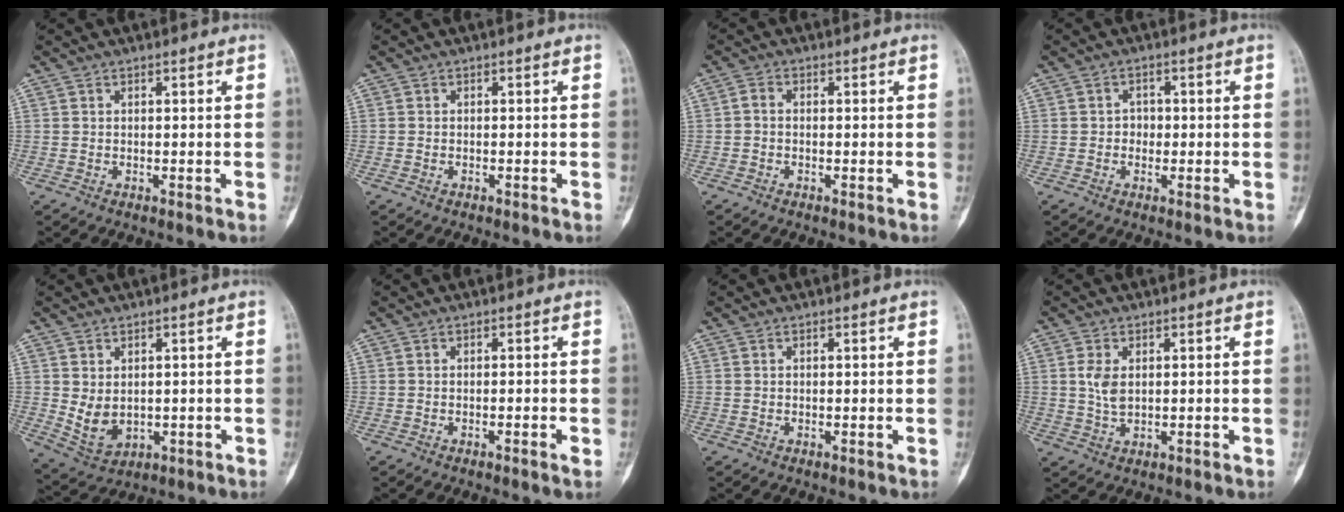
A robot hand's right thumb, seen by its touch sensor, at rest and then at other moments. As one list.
[{"total": 0.0}, {"total": 0.7, "force": [-0.2, 0.5, 0.5], "torque": [-0.006, 0.001, -0.008]}, {"total": 2.3, "force": [-0.3, 2.1, 0.9], "torque": [0.007, 0.008, -0.011]}, {"total": 6.0, "force": [0.1, 4.3, 4.1], "torque": [-0.059, -0.011, 0.024]}, {"total": 1.3, "force": [-0.6, 0.0, 1.1], "torque": [-0.021, -0.001, -0.010]}, {"total": 0.0}, {"total": 3.9, "force": [0.6, 2.3, 3.1], "torque": [-0.059, -0.005, 0.014]}]